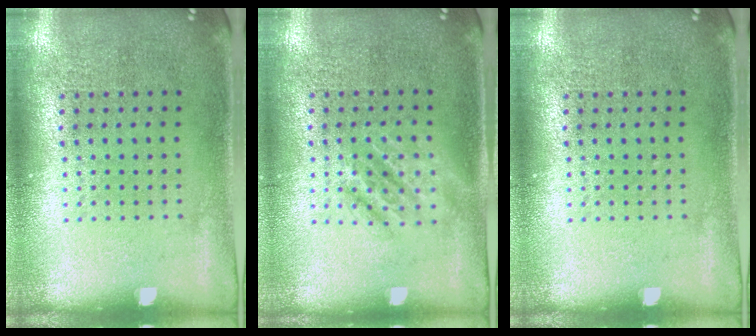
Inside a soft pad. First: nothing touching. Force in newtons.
{"total": 1.2, "press": 1.1, "slide": 0.5}
{"total": 0.0}